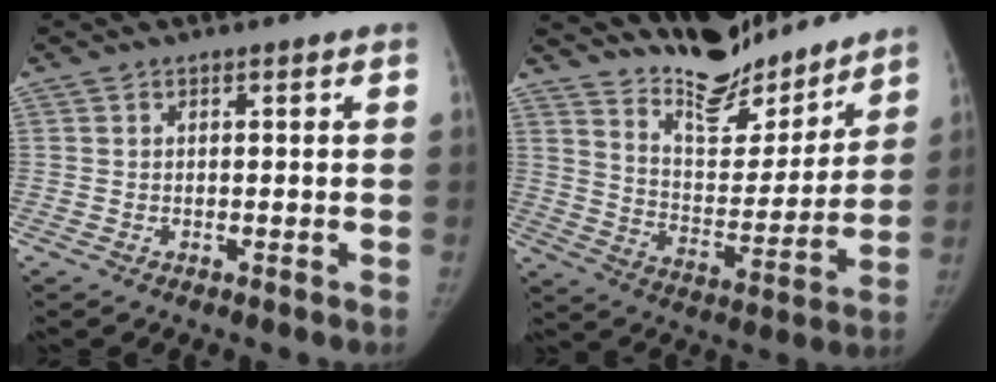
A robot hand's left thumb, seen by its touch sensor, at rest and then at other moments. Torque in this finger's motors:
{"motor_torque": [2.21, -0.48, 0.69, -2.06, 0.28]}